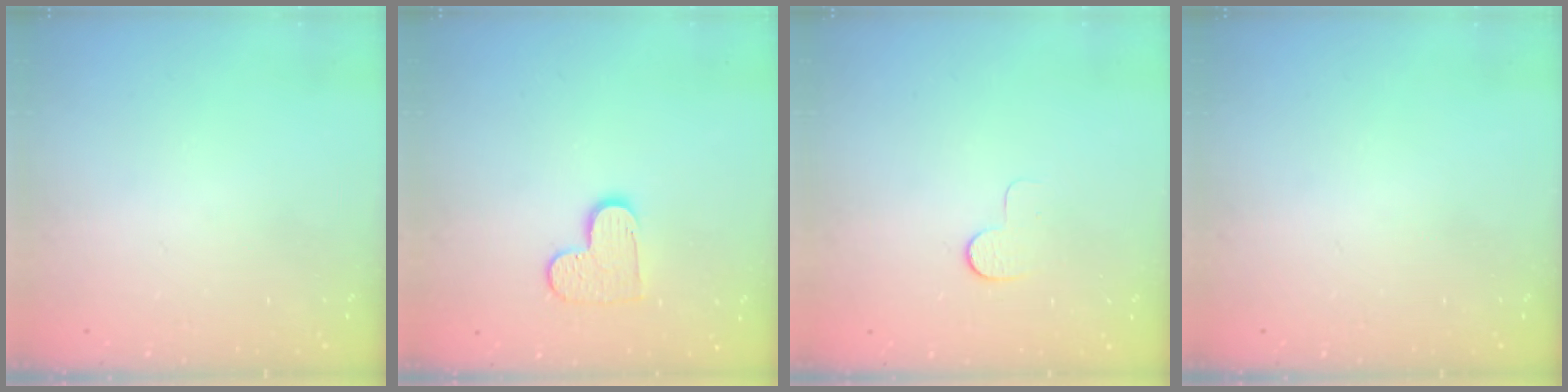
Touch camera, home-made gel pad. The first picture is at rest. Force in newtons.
{"total": 8.9, "press": 8.9, "slide": 0.5}
{"total": 6.5, "press": 6.5, "slide": 0.5}
{"total": 0.0}